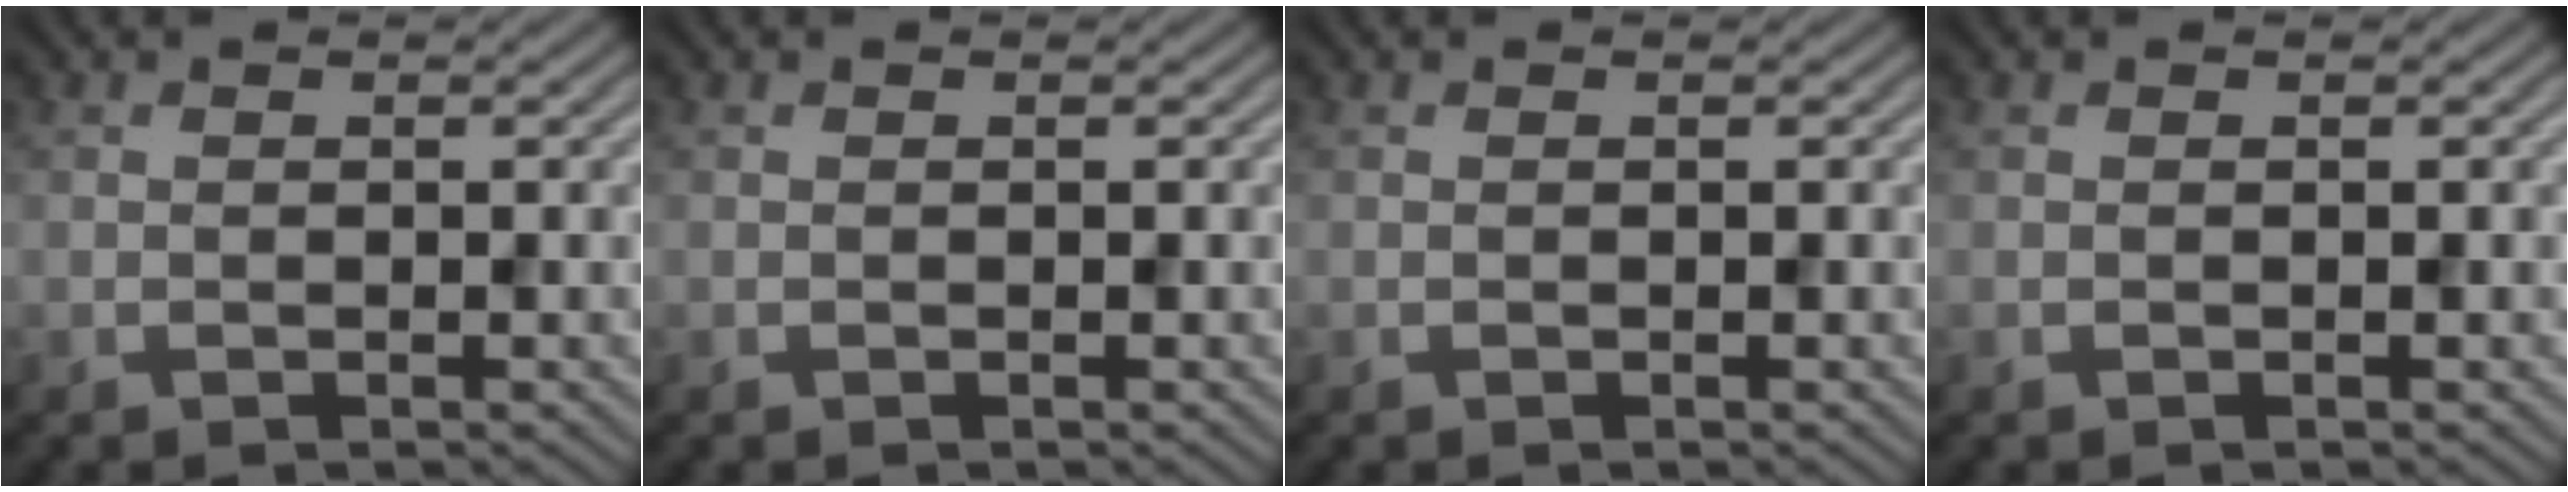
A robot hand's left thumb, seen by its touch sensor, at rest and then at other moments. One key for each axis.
{"total": 0.0}
{"total": 0.0}
{"total": 0.0}